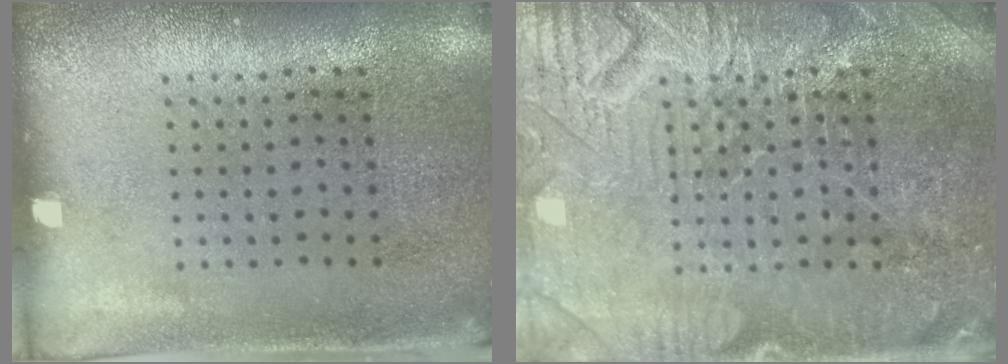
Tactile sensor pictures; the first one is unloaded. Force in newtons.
{"total": 6.4, "press": 6.4, "slide": 0.8}